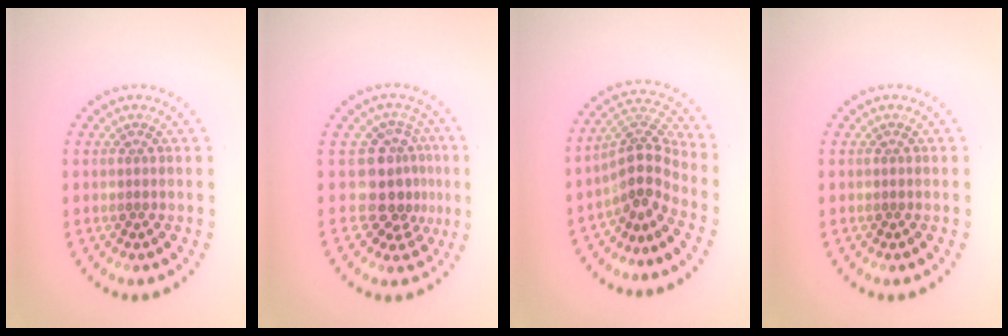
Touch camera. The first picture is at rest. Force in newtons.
{"total": 3.7, "press": 2.8, "slide": 2.4}
{"total": 3.7, "press": 2.6, "slide": 2.6}
{"total": 0.0}